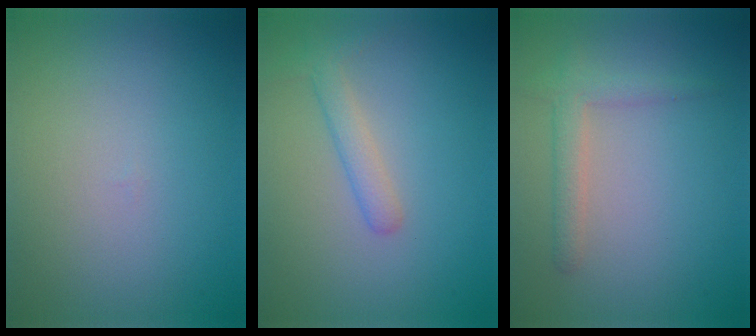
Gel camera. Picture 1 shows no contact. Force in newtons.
{"total": 2.0, "press": 2.0, "slide": 0.1}
{"total": 2.2, "press": 2.2, "slide": 0.1}